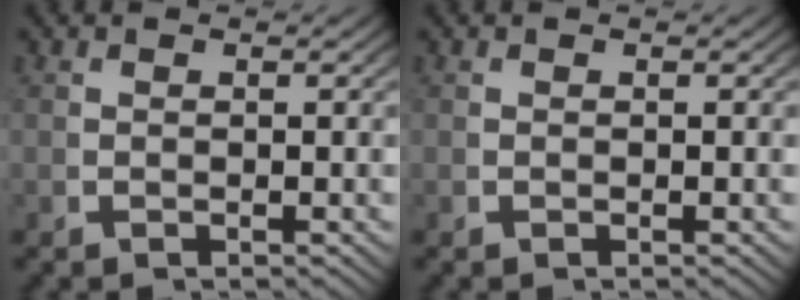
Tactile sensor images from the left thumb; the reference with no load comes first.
{"total": 0.0}